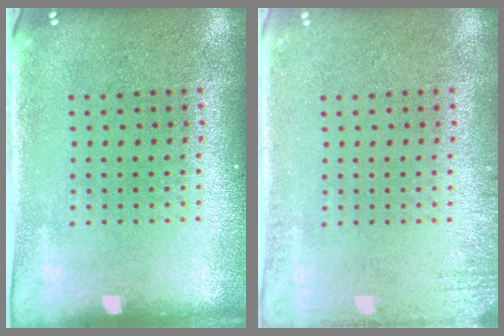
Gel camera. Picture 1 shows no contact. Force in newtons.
{"total": 1.5, "press": 1.5, "slide": 0.2}